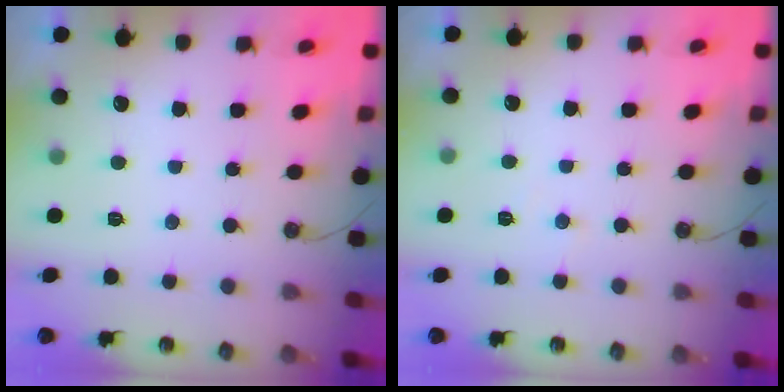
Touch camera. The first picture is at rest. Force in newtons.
{"total": 4.1, "press": 4.1, "slide": 0.6}